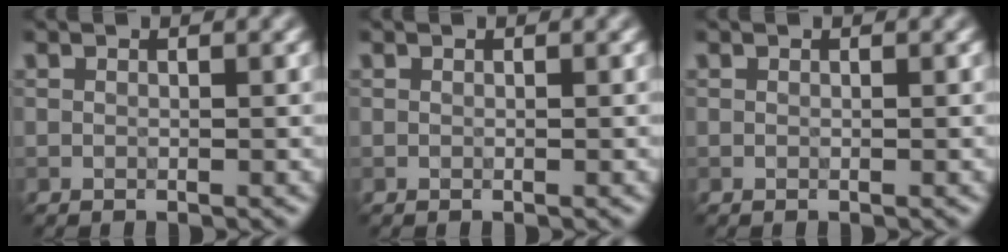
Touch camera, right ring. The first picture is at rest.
{"total": 0.0}
{"total": 0.0}